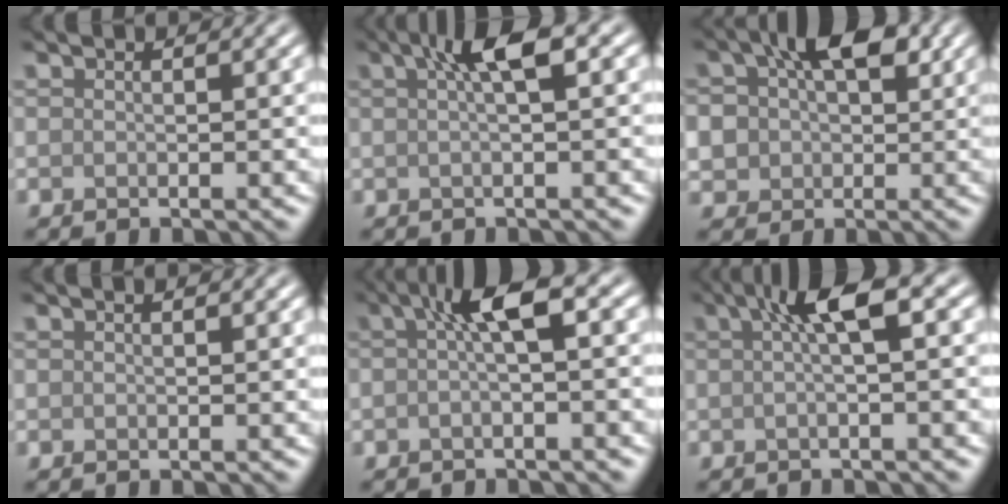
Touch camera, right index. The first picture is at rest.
{"total": 4.1, "force": [1.3, 0.7, 3.8], "torque": [-0.057, 0.014, 0.016]}
{"total": 8.6, "force": [1.6, 6.4, 5.5], "torque": [-0.095, 0.009, 0.025]}
{"total": 0.6, "force": [0.4, 0.1, 0.4], "torque": [-0.006, 0.003, 0.007]}
{"total": 4.1, "force": [0.4, 0.8, 4.0], "torque": [-0.065, 0.018, 0.001]}
{"total": 4.4, "force": [1.0, 0.8, 4.2], "torque": [-0.065, 0.016, 0.012]}